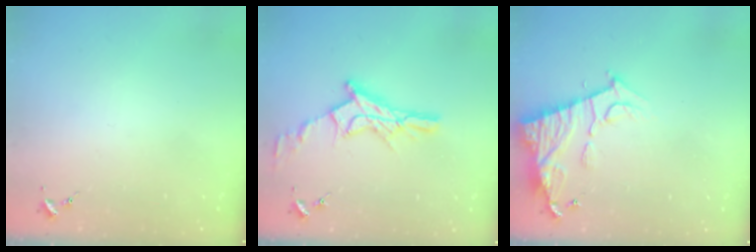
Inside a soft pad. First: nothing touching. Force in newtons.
{"total": 14.2, "press": 14.2, "slide": 1.1}
{"total": 11.7, "press": 11.6, "slide": 0.8}